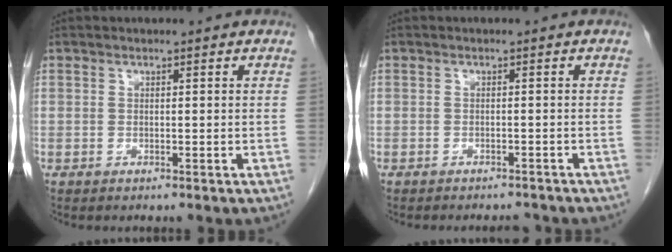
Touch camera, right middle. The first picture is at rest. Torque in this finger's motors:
{"motor_torque": [0.22, 0.20, 0.00, 0.00]}